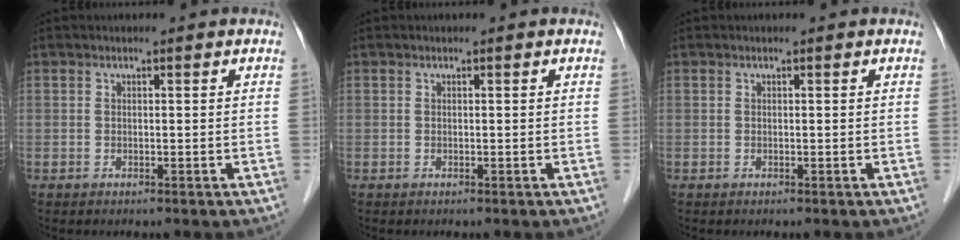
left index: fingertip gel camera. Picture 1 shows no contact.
{"total": 0.0}
{"total": 0.0}